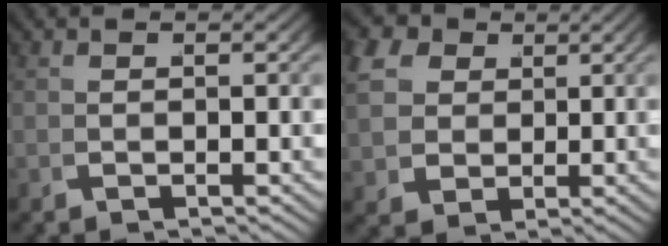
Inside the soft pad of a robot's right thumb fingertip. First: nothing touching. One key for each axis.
{"total": 8.2, "fx": 2.5, "fy": 6.8, "fz": 3.8, "tx": -0.100, "ty": -0.018, "tz": 0.048}